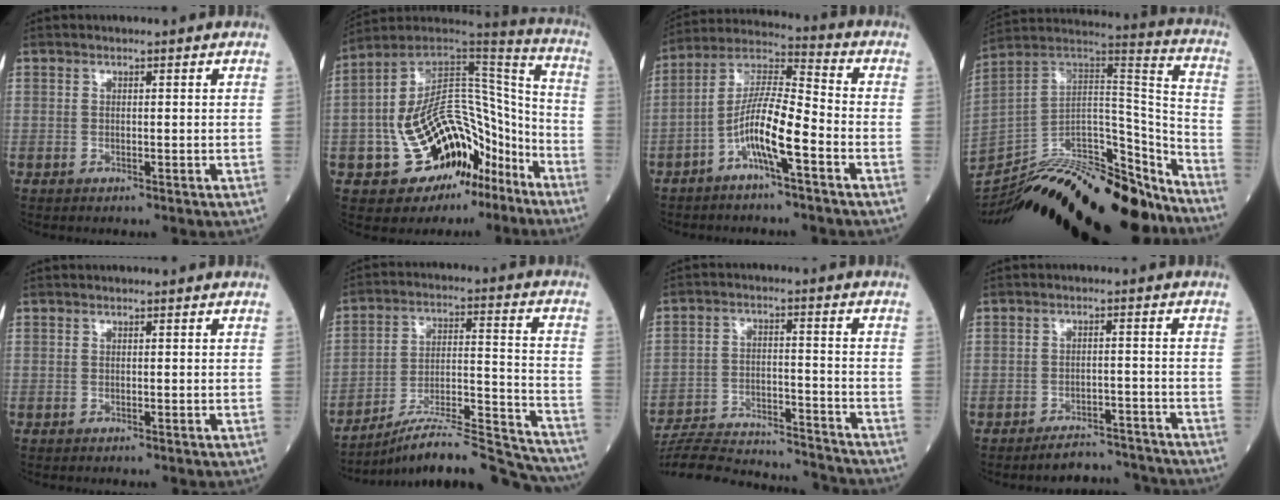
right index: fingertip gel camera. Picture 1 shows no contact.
{"total": 20.1, "force": [-9.5, 10.2, 14.4], "torque": [-0.232, 0.052, -0.144]}
{"total": 10.3, "force": [-4.3, 1.2, 9.3], "torque": [-0.184, 0.016, -0.085]}
{"total": 29.5, "force": [-26.1, 4.9, 12.8], "torque": [-0.192, 0.008, -0.404]}
{"total": 0.0}
{"total": 20.6, "force": [-19.5, 0.7, 6.7], "torque": [-0.083, 0.022, -0.298]}
{"total": 21.0, "force": [-20.1, 2.1, 5.7], "torque": [-0.124, -0.011, -0.298]}
{"total": 5.6, "force": [-5.4, 1.3, -0.4], "torque": [0.018, 0.015, -0.079]}